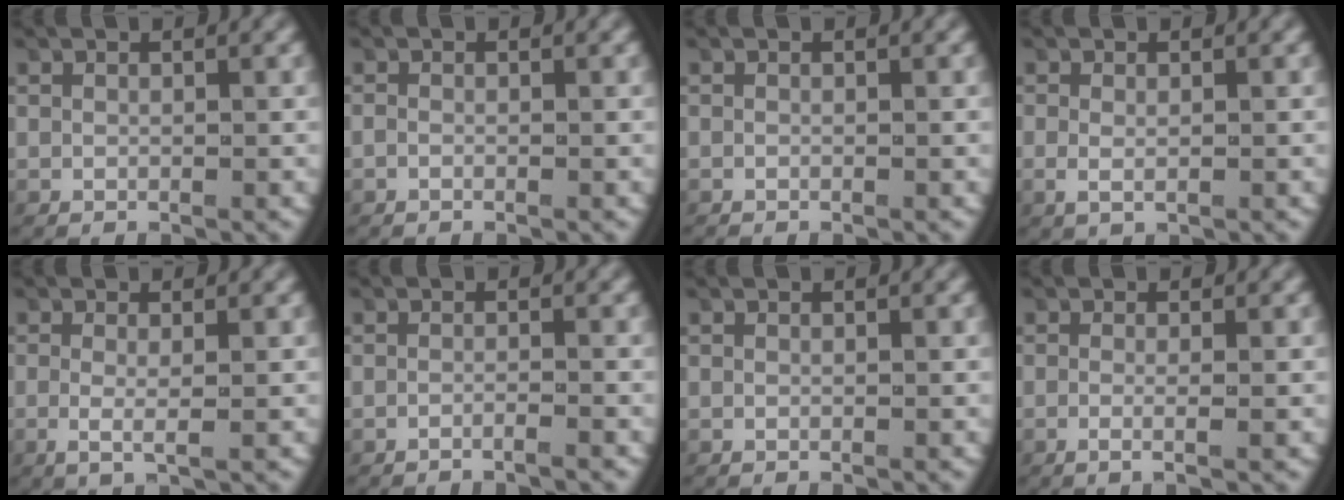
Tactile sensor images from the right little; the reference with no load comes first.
{"total": 0.6, "force": [-0.4, 0.3, 0.2], "torque": [-0.007, -0.001, -0.009]}
{"total": 0.0}
{"total": 1.1, "force": [0.0, 0.6, 1.0], "torque": [-0.031, -0.012, 0.007]}
{"total": 1.9, "force": [-0.2, 0.5, 1.8], "torque": [-0.052, -0.015, 0.003]}
{"total": 1.1, "force": [-1.0, -0.1, 0.4], "torque": [-0.009, 0.002, -0.022]}
{"total": 0.0}
{"total": 1.4, "force": [-0.7, 0.0, 1.3], "torque": [-0.036, -0.008, -0.010]}